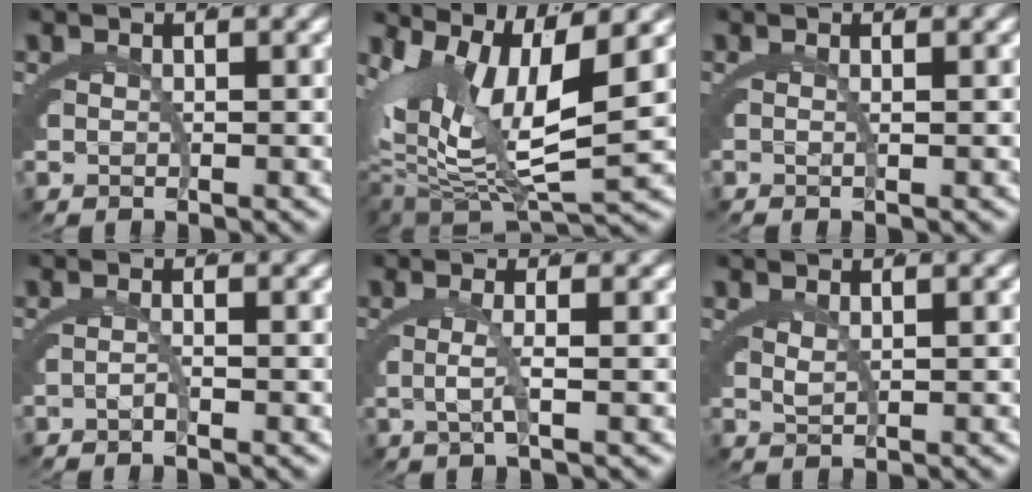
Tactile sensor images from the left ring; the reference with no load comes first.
{"total": 10.3, "force": [-1.3, 6.4, 7.9], "torque": [-0.139, -0.026, -0.017]}
{"total": 1.4, "force": [0.1, -1.3, -0.5], "torque": [0.022, 0.006, 0.001]}
{"total": 1.7, "force": [-1.0, -1.3, -0.4], "torque": [0.023, 0.008, -0.024]}
{"total": 1.9, "force": [-0.3, -1.4, 1.2], "torque": [-0.012, 0.006, -0.011]}
{"total": 1.1, "force": [0.7, -0.8, 0.1], "torque": [0.002, -0.003, 0.019]}